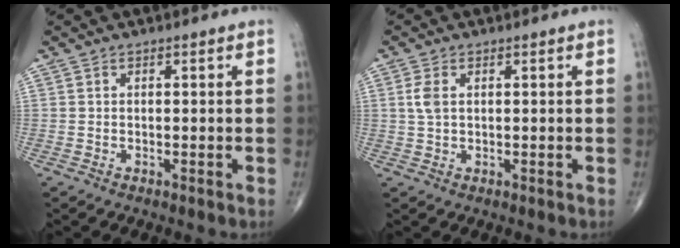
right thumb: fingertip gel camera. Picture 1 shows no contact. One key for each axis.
{"total": 2.7, "fx": 0.6, "fy": 1.5, "fz": 2.2, "tx": -0.054, "ty": 0.004, "tz": 0.014}